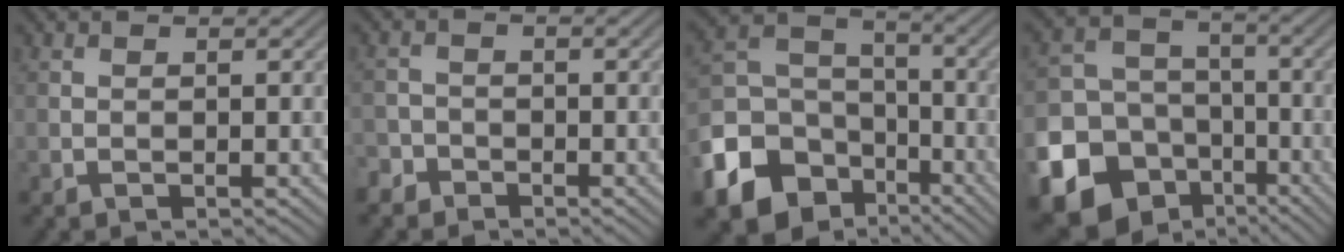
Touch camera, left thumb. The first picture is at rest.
{"total": 2.4, "force": [-1.8, 1.5, 0.2], "torque": [0.005, 0.004, -0.045]}
{"total": 14.4, "force": [-7.2, 10.8, 6.2], "torque": [-0.198, -0.039, -0.131]}
{"total": 18.5, "force": [-9.0, 15.2, 5.6], "torque": [-0.178, -0.067, -0.153]}